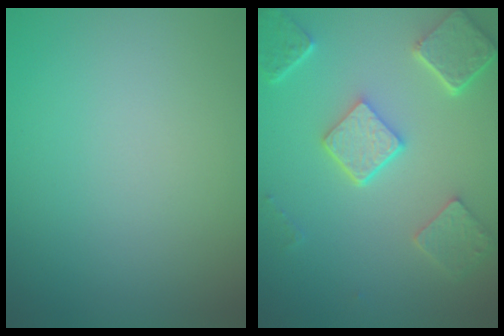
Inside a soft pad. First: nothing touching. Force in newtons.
{"total": 5.4, "press": 4.1, "slide": 3.5}